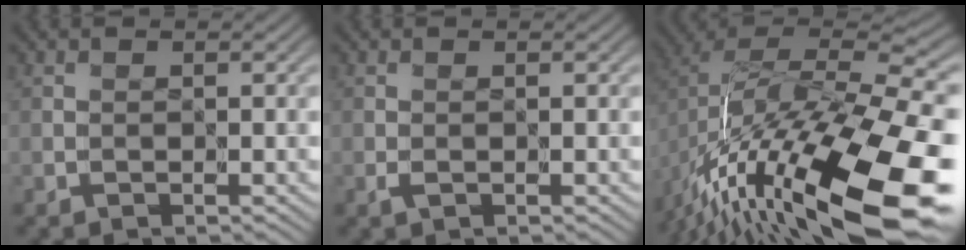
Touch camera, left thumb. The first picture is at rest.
{"total": 0.6, "force": [-0.1, 0.3, 0.5], "torque": [-0.014, -0.002, -0.005]}
{"total": 18.5, "force": [-8.8, 7.1, 14.6], "torque": [-0.268, -0.023, -0.136]}